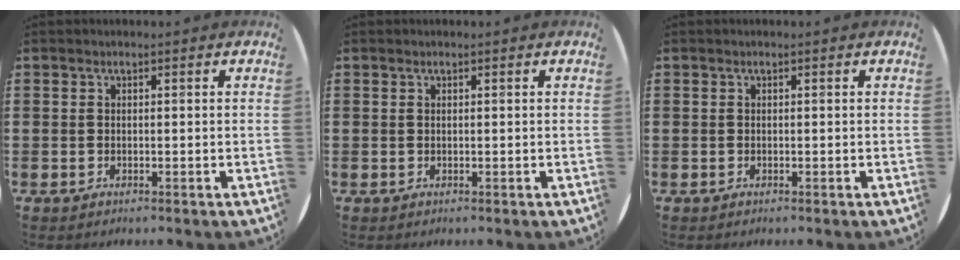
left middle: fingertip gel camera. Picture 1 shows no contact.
{"total": 0.0}
{"total": 0.0}